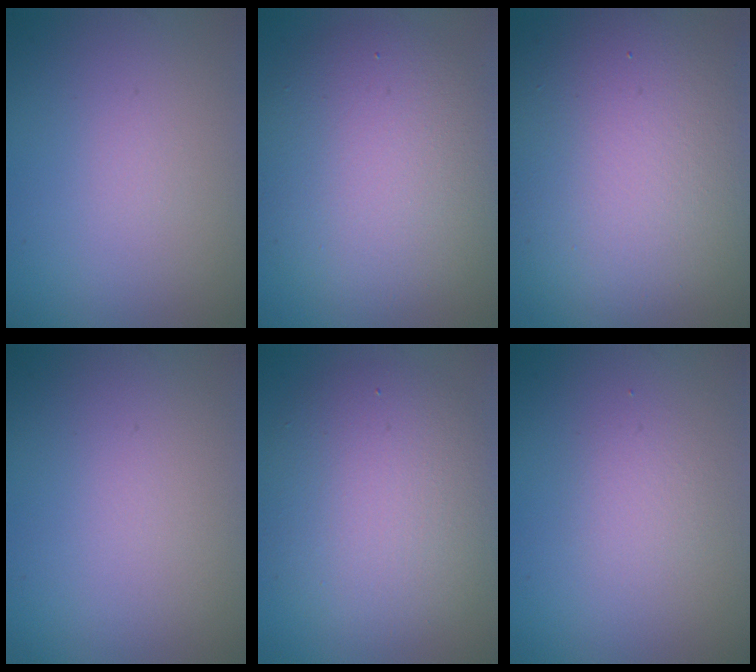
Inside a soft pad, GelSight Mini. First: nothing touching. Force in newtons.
{"total": 9.0, "press": 9.0, "slide": 1.0}
{"total": 14.4, "press": 14.4, "slide": 0.8}
{"total": 0.0}
{"total": 7.0, "press": 7.0, "slide": 0.5}
{"total": 1.4, "press": 1.4, "slide": 0.0}